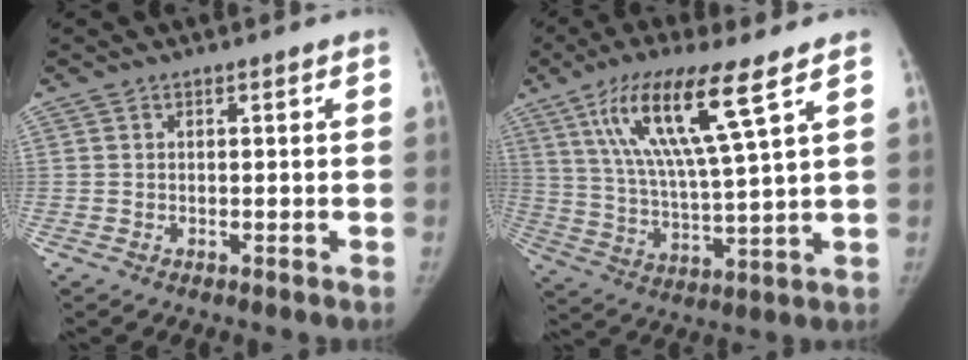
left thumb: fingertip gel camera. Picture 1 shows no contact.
{"total": 15.9, "force": [8.1, 2.0, 13.6], "torque": [-0.267, -0.032, 0.152]}